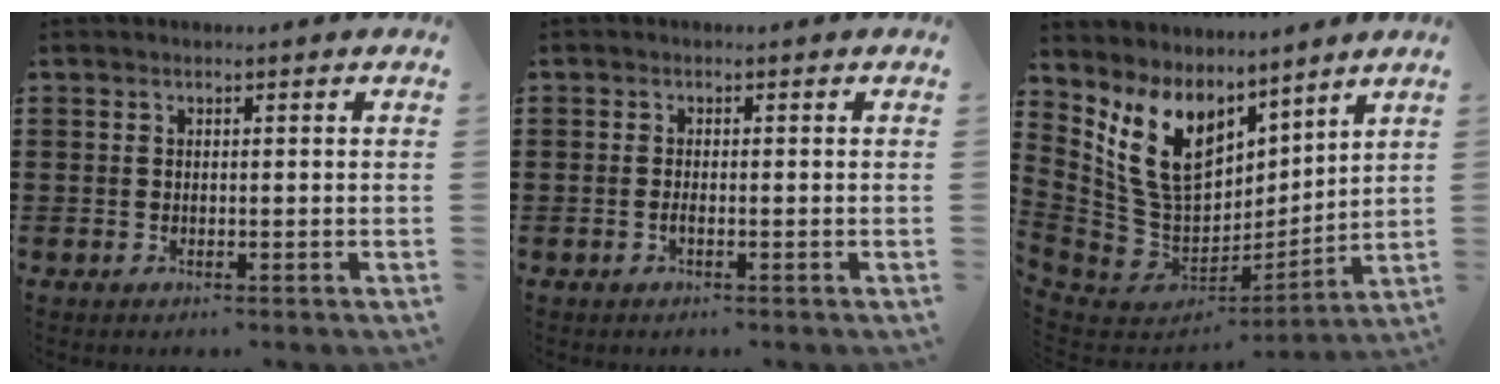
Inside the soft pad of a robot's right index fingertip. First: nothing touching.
{"total": 0.8, "force": [-0.4, 0.0, 0.7], "torque": [-0.014, -0.007, -0.006]}
{"total": 12.6, "force": [5.9, 8.3, 7.4], "torque": [-0.192, -0.017, 0.118]}